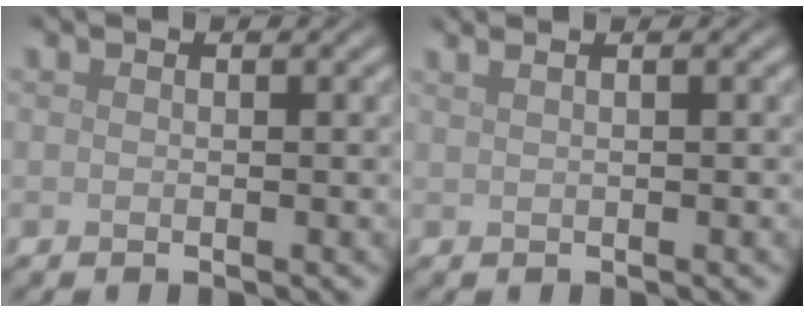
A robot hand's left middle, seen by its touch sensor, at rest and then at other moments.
{"total": 2.7, "force": [1.6, 1.3, 1.7], "torque": [-0.012, 0.012, -0.002]}